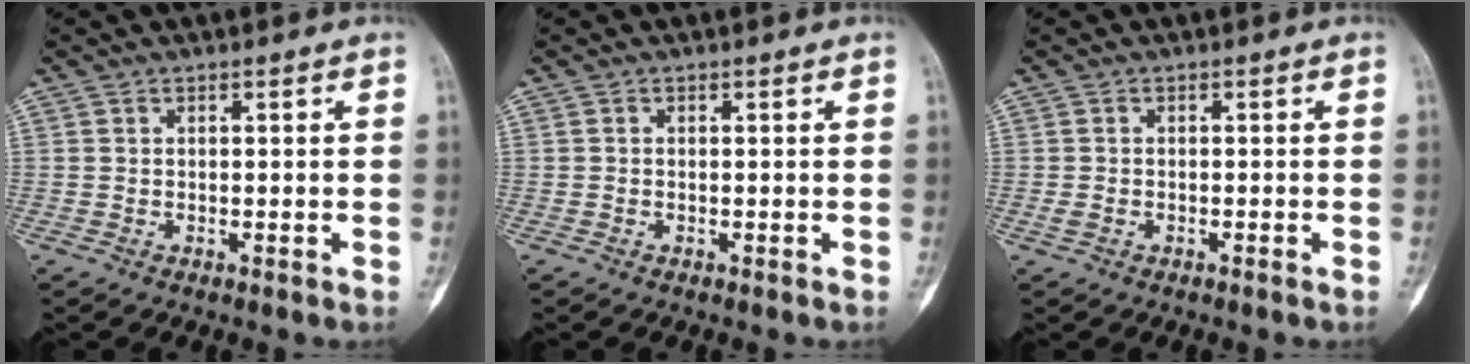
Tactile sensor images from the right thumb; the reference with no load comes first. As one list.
[{"total": 0.0}, {"total": 1.3, "force": [-0.6, 0.6, 0.9], "torque": [-0.027, 0.005, -0.010]}]